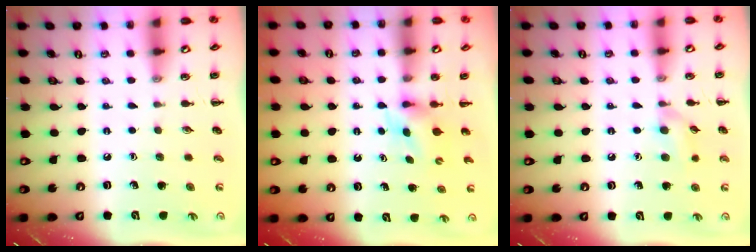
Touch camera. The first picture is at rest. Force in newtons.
{"total": 3.5, "press": 3.3, "slide": 1.2}
{"total": 8.1, "press": 7.9, "slide": 1.7}